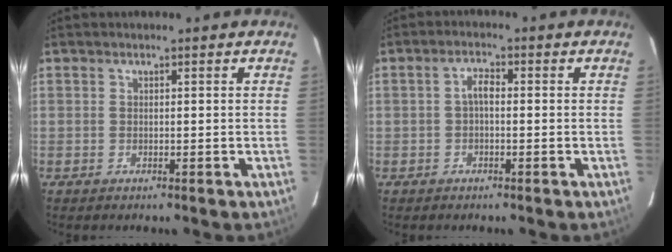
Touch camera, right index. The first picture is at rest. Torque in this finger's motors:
{"motor_torque": [0.32, -0.11, 0.31, 0.05]}